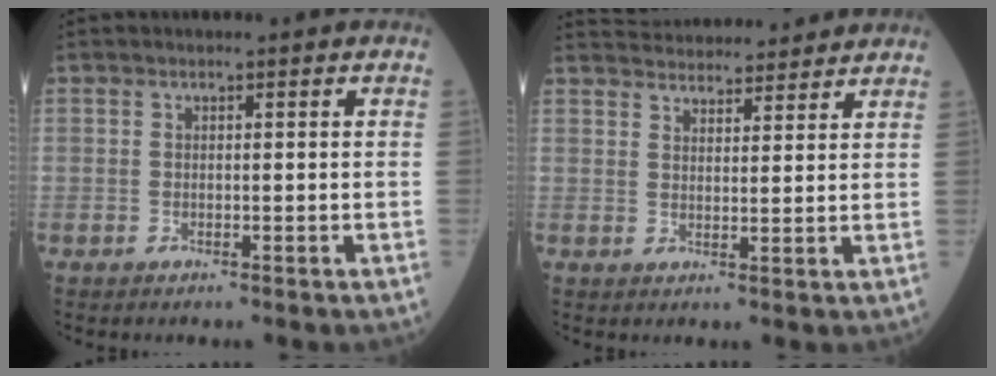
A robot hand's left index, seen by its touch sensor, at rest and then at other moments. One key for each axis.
{"total": 12.9, "fx": 12.4, "fy": 2.2, "fz": 3.0, "tx": -0.042, "ty": 0.028, "tz": 0.172}